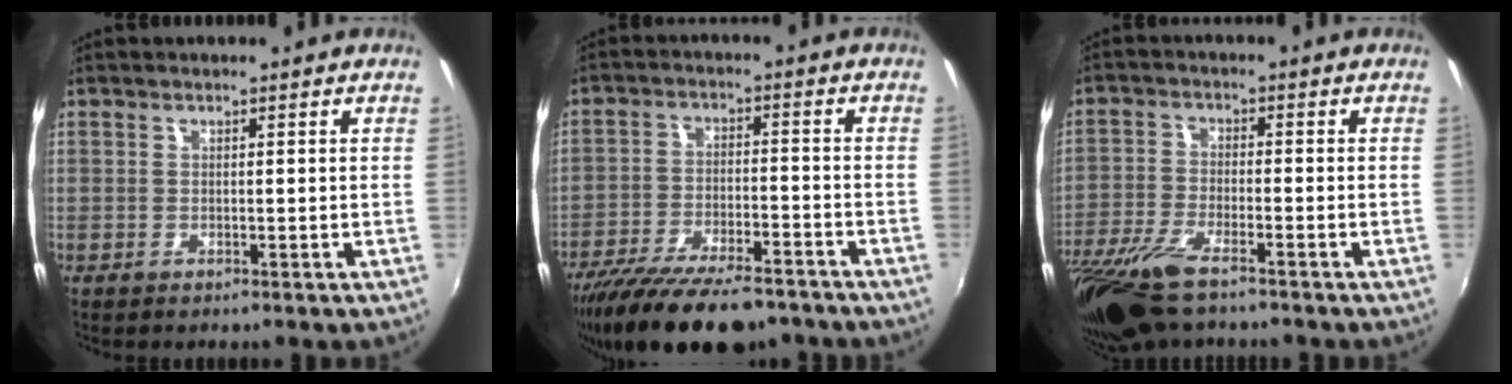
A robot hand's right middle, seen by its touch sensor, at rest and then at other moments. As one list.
[{"total": 18.1, "force": [-14.4, 5.2, 9.5], "torque": [-0.189, -0.041, -0.228]}, {"total": 12.9, "force": [-9.6, 3.3, 8.0], "torque": [-0.185, -0.044, -0.185]}]